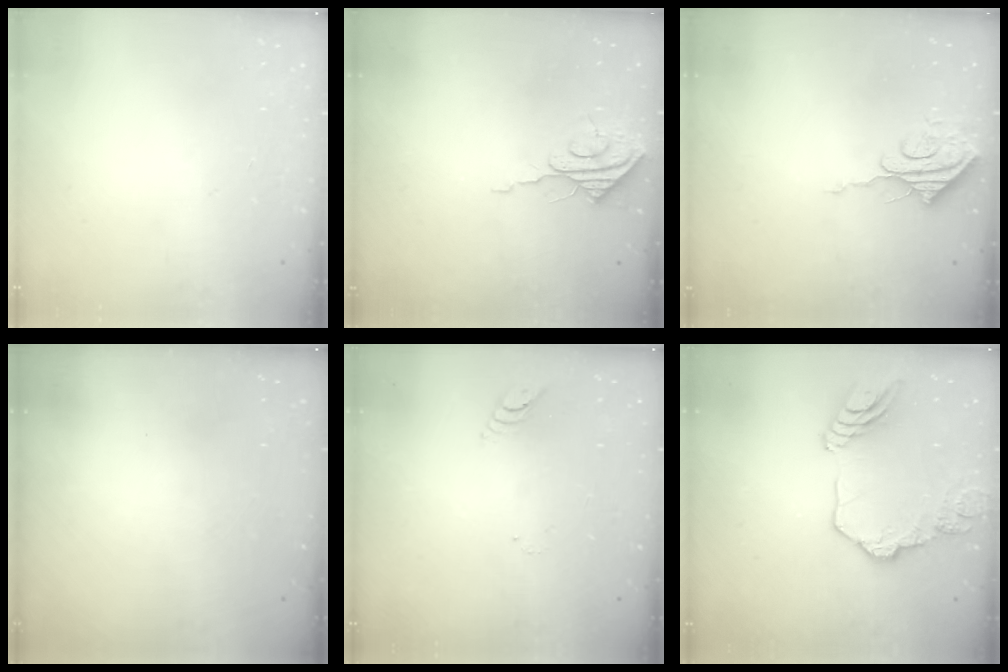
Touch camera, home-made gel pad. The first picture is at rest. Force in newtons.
{"total": 7.9, "press": 7.8, "slide": 0.7}
{"total": 8.2, "press": 8.2, "slide": 0.7}
{"total": 0.0}
{"total": 2.6, "press": 2.6, "slide": 0.3}
{"total": 13.8, "press": 13.7, "slide": 1.4}